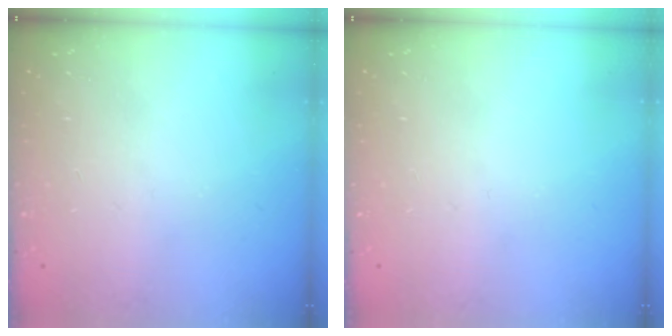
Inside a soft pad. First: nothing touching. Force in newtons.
{"total": 0.0}